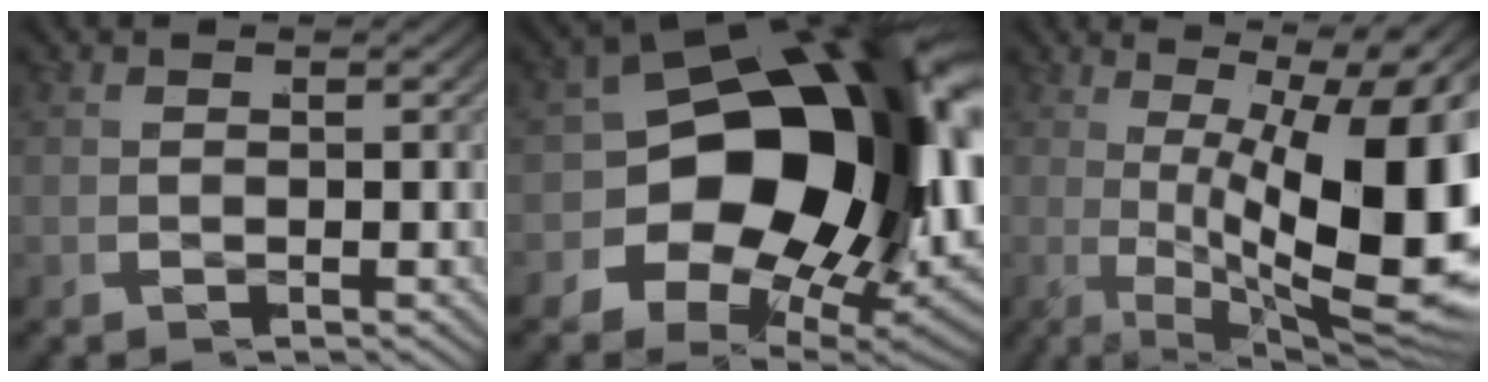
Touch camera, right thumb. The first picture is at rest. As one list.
[{"total": 22.7, "force": [0.2, 13.7, 18.1], "torque": [-0.283, -0.051, 0.025]}, {"total": 18.7, "force": [-0.9, 9.5, 16.1], "torque": [-0.229, -0.038, 0.009]}]